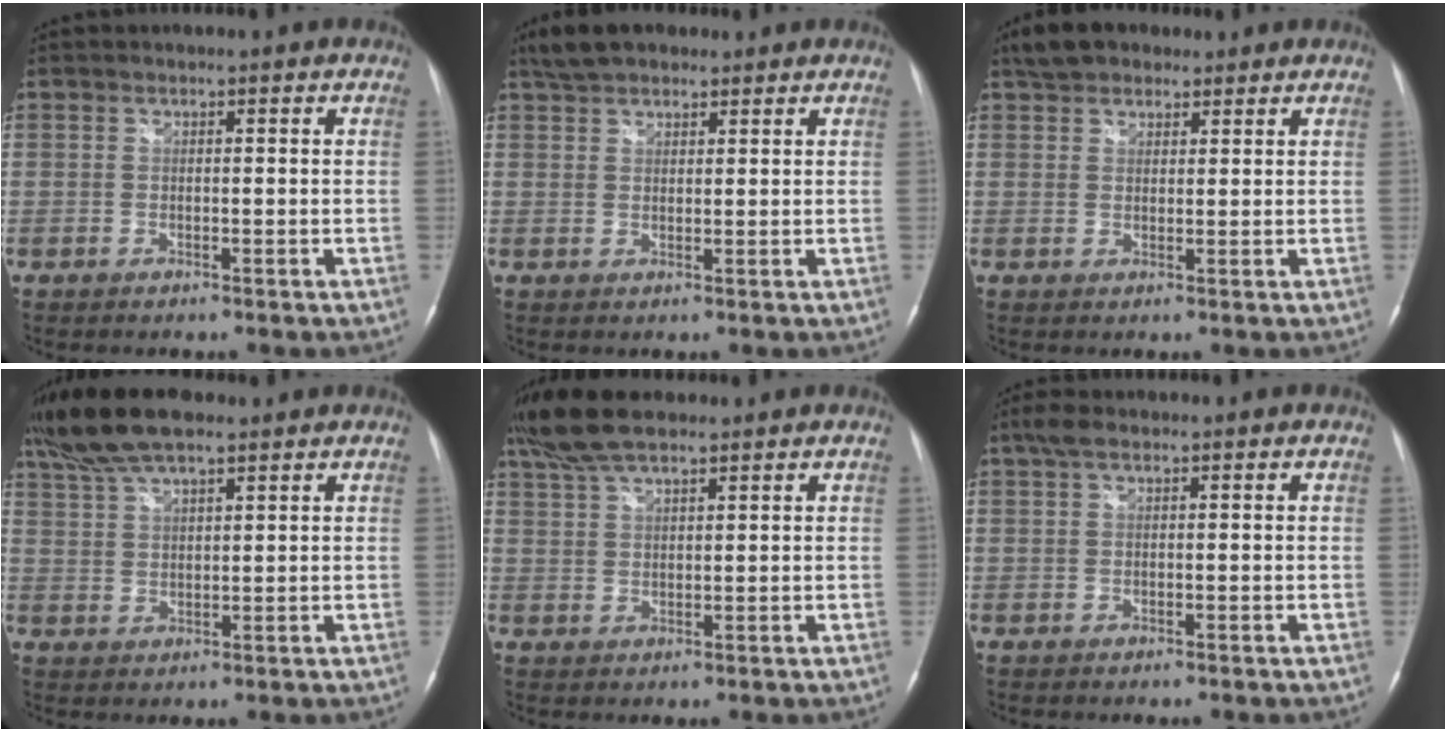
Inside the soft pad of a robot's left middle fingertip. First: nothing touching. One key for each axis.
{"total": 5.8, "fx": 4.6, "fy": 2.6, "fz": 2.5, "tx": -0.052, "ty": 0.024, "tz": 0.085}
{"total": 6.2, "fx": 4.7, "fy": 3.3, "fz": 2.4, "tx": -0.045, "ty": 0.024, "tz": 0.084}
{"total": 9.7, "fx": 7.7, "fy": 2.2, "fz": 5.4, "tx": -0.114, "ty": 0.027, "tz": 0.143}
{"total": 7.9, "fx": 6.4, "fy": 1.9, "fz": 4.2, "tx": -0.091, "ty": 0.027, "tz": 0.124}
{"total": 2.2, "fx": 1.4, "fy": 0.8, "fz": 1.5, "tx": -0.037, "ty": 0.024, "tz": 0.028}